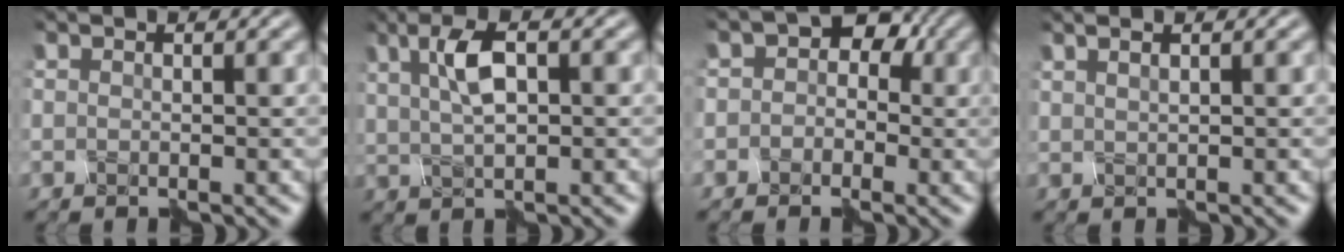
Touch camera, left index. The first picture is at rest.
{"total": 3.8, "force": [1.0, 1.2, 3.5], "torque": [-0.076, 0.007, 0.018]}
{"total": 4.7, "force": [-0.3, 4.0, 2.5], "torque": [0.006, 0.024, -0.041]}
{"total": 1.5, "force": [1.0, 0.2, 1.1], "torque": [-0.008, 0.008, 0.003]}